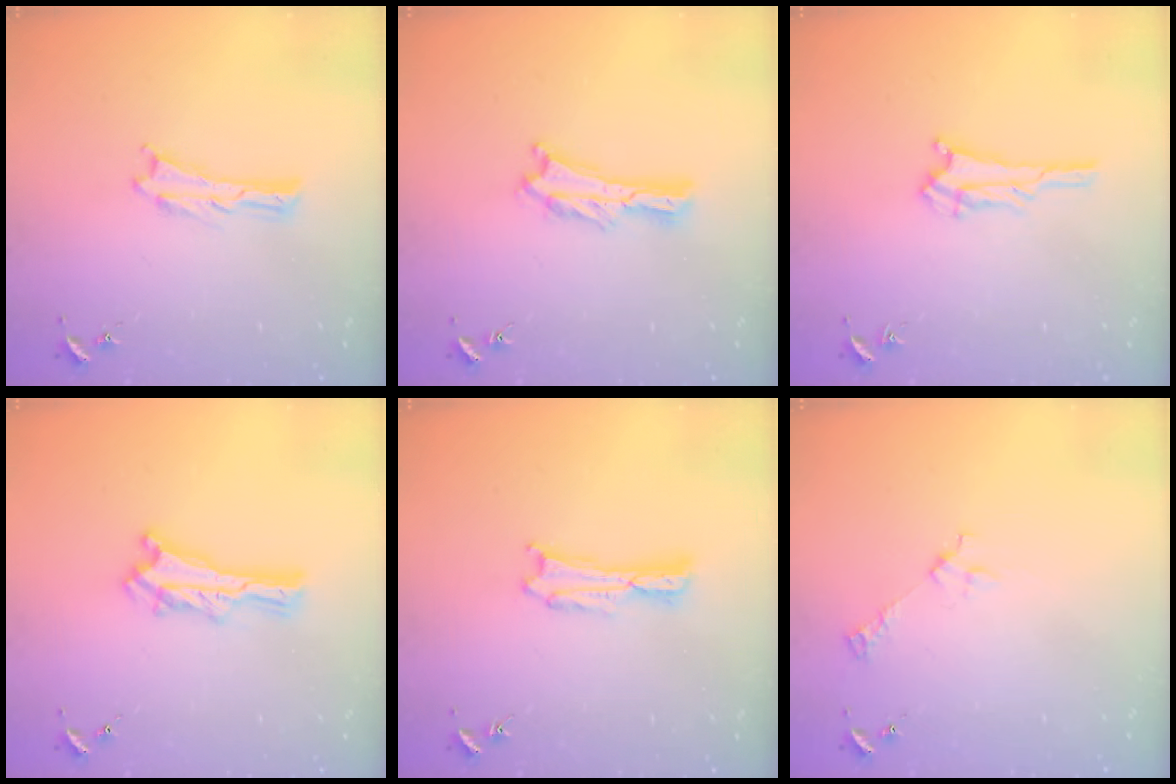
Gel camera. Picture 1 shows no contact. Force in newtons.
{"total": 1.8, "press": 1.8, "slide": 0.2}
{"total": 2.3, "press": 2.2, "slide": 0.2}
{"total": 1.4, "press": 1.4, "slide": 0.2}
{"total": 0.9, "press": 0.9, "slide": 0.2}
{"total": 2.9, "press": 2.9, "slide": 0.2}